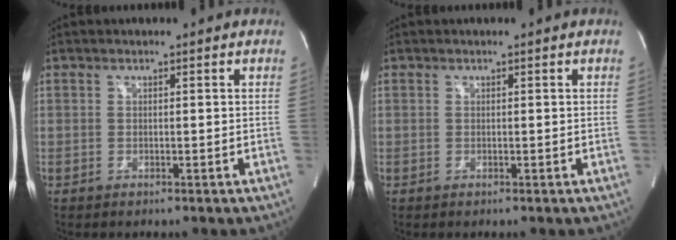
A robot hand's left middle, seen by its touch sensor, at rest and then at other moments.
{"total": 0.0}